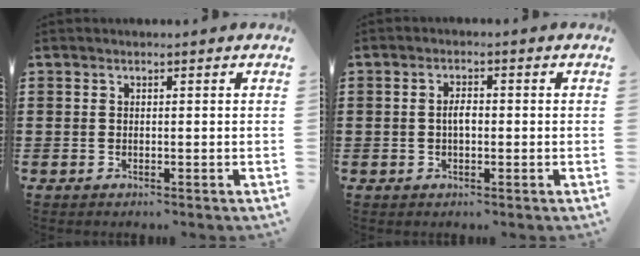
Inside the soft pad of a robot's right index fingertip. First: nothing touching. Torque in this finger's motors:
{"motor_torque": [0.38, 0.34, 0.25, 0.06]}